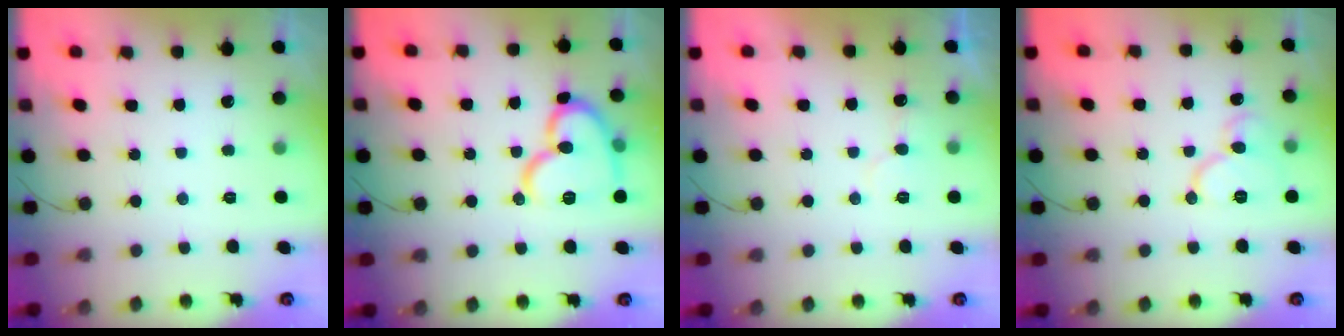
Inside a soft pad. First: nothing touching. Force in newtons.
{"total": 15.3, "press": 15.2, "slide": 1.5}
{"total": 7.2, "press": 7.2, "slide": 0.3}
{"total": 11.1, "press": 11.0, "slide": 1.5}